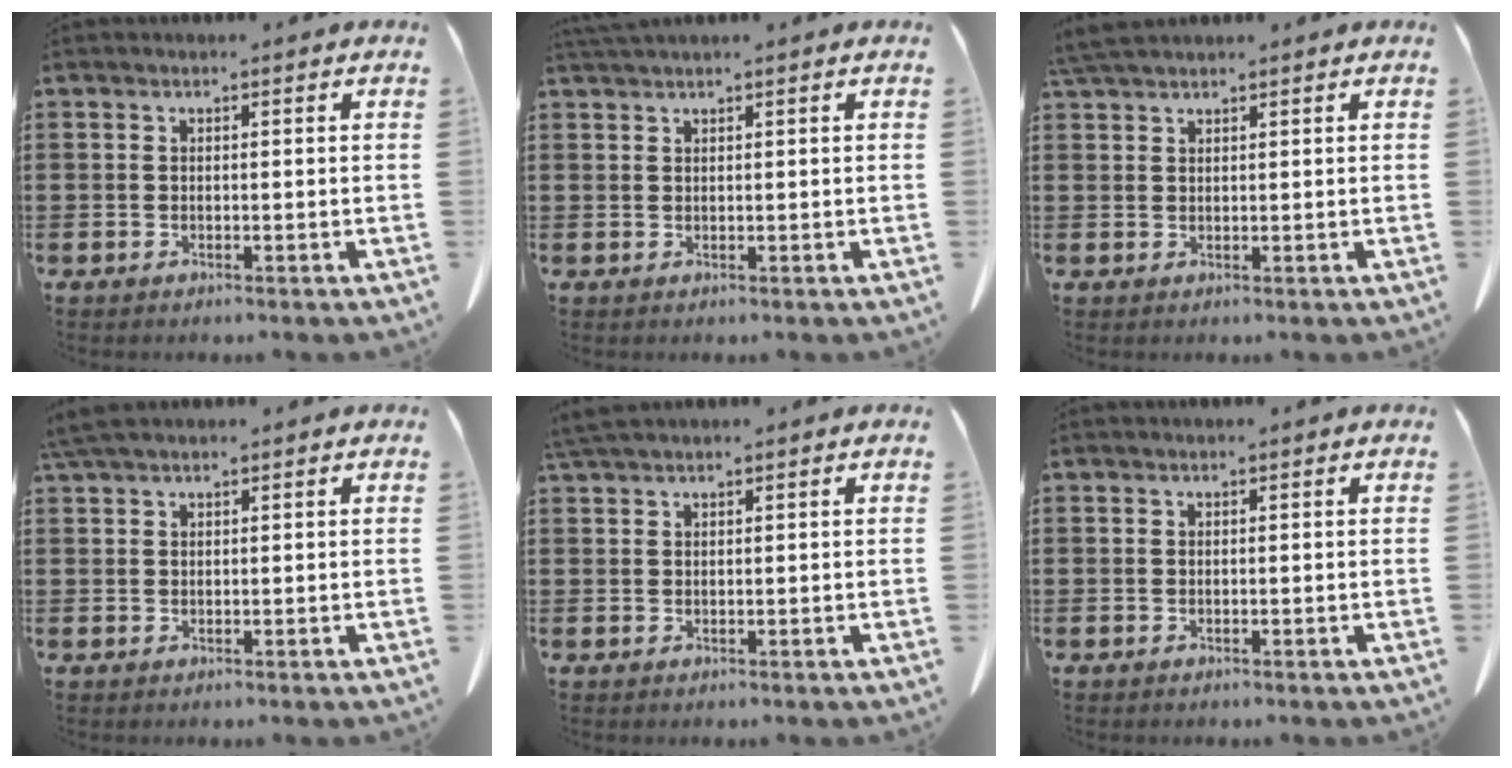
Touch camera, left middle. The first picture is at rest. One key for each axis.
{"total": 1.3, "fx": 1.2, "fy": -0.1, "fz": 0.5, "tx": -0.013, "ty": -0.003, "tz": 0.024}
{"total": 3.0, "fx": 2.6, "fy": 0.4, "fz": 1.3, "tx": -0.034, "ty": 0.000, "tz": 0.051}
{"total": 2.8, "fx": 2.2, "fy": 0.6, "fz": 1.6, "tx": -0.037, "ty": 0.005, "tz": 0.042}
{"total": 2.1, "fx": 1.8, "fy": 0.2, "fz": 1.0, "tx": -0.024, "ty": 0.000, "tz": 0.036}
{"total": 0.0}